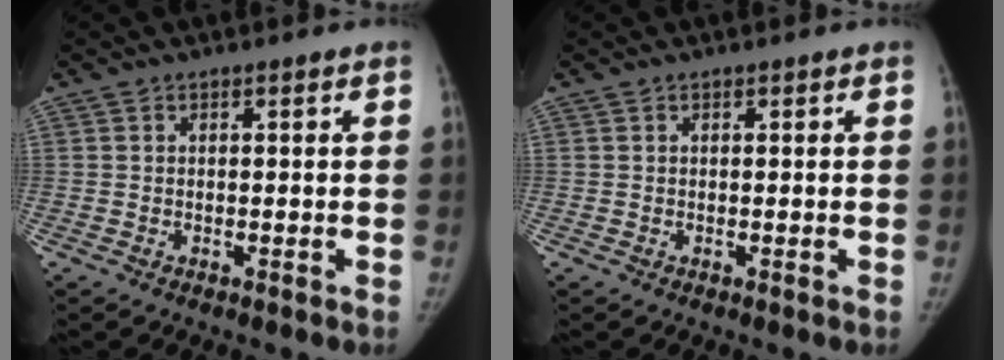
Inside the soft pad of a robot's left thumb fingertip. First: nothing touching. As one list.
[{"total": 0.0}]